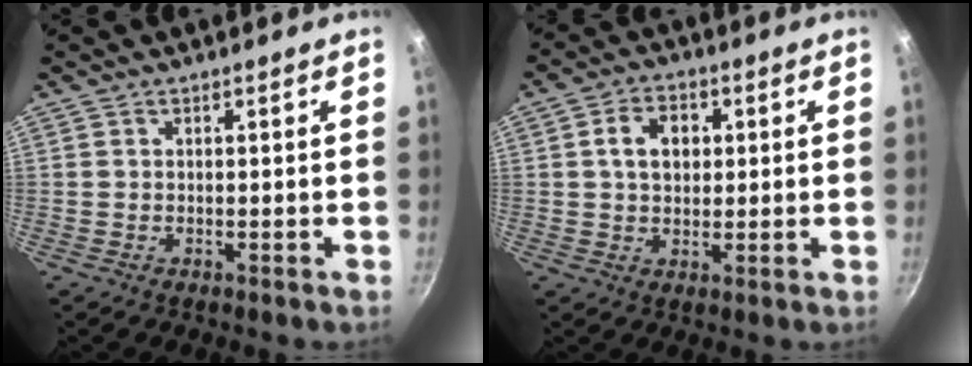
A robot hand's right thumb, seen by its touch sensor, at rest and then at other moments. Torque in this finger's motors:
{"motor_torque": [-0.37, 0.46, 0.79, -0.29, 0.00]}